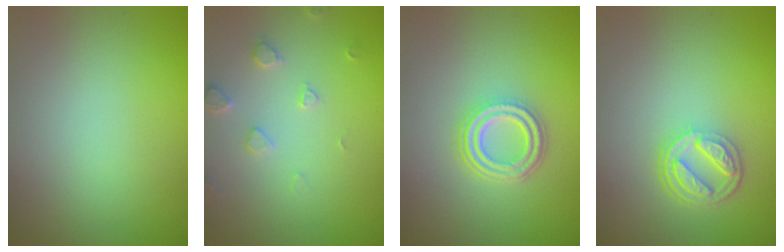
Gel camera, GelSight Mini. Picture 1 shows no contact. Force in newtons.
{"total": 1.9, "press": 1.8, "slide": 0.3}
{"total": 4.0, "press": 3.1, "slide": 2.5}
{"total": 3.8, "press": 2.8, "slide": 2.5}